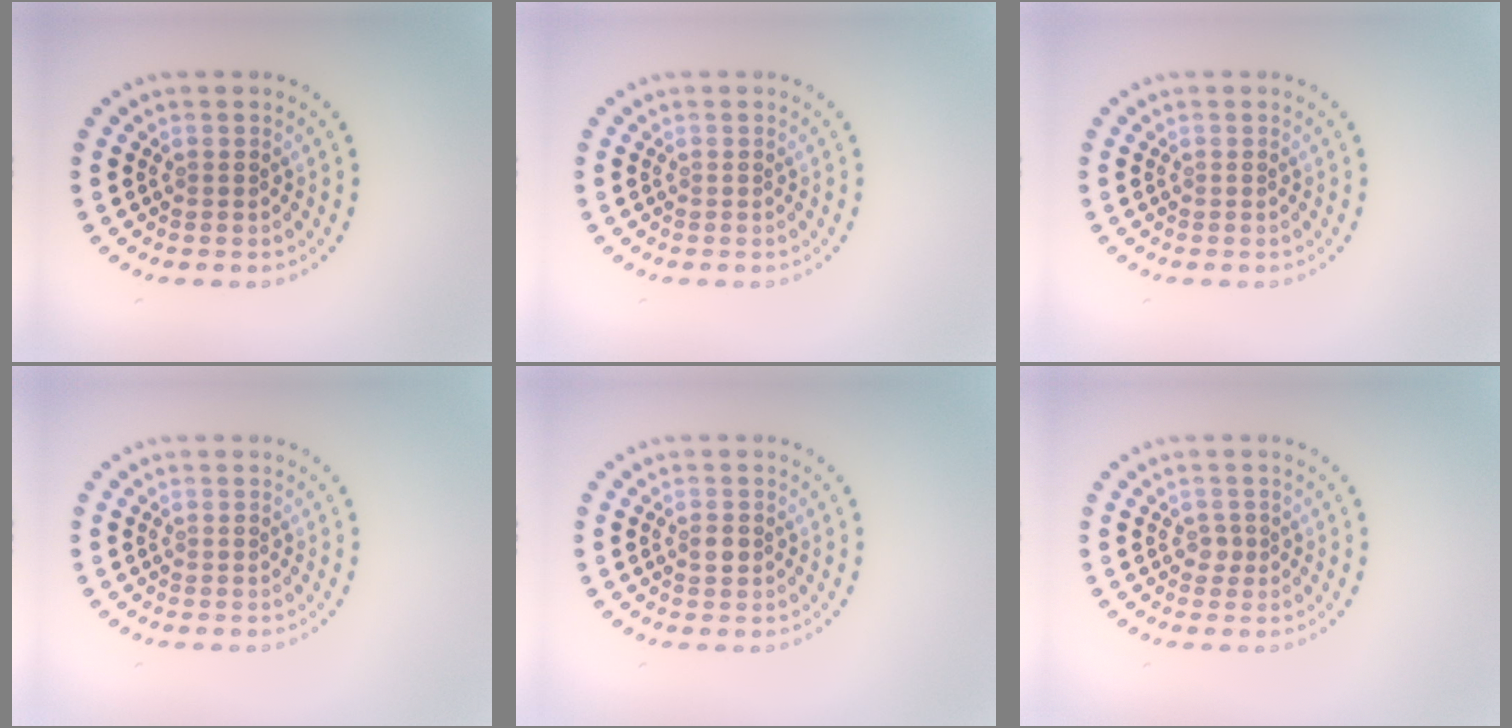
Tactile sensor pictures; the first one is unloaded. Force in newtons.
{"total": 0.0}
{"total": 0.0}
{"total": 0.0}
{"total": 1.4, "press": 1.4, "slide": 0.2}
{"total": 0.9, "press": 0.7, "slide": 0.6}